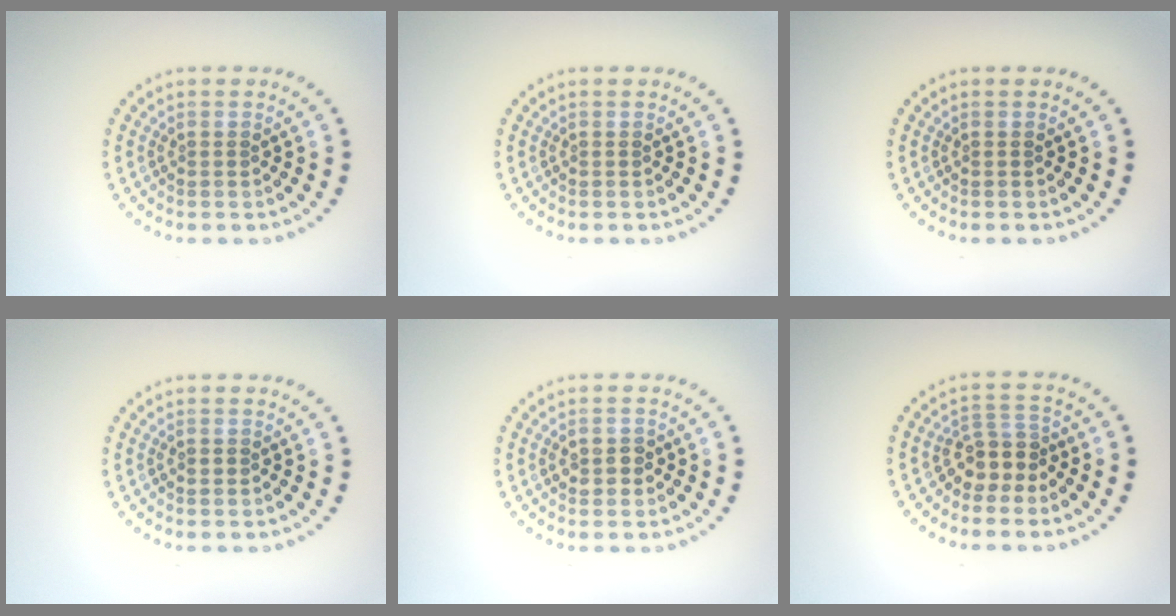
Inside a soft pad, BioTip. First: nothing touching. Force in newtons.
{"total": 0.0}
{"total": 0.0}
{"total": 0.9, "press": 0.9, "slide": 0.1}
{"total": 1.7, "press": 1.7, "slide": 0.0}
{"total": 2.8, "press": 2.3, "slide": 1.6}